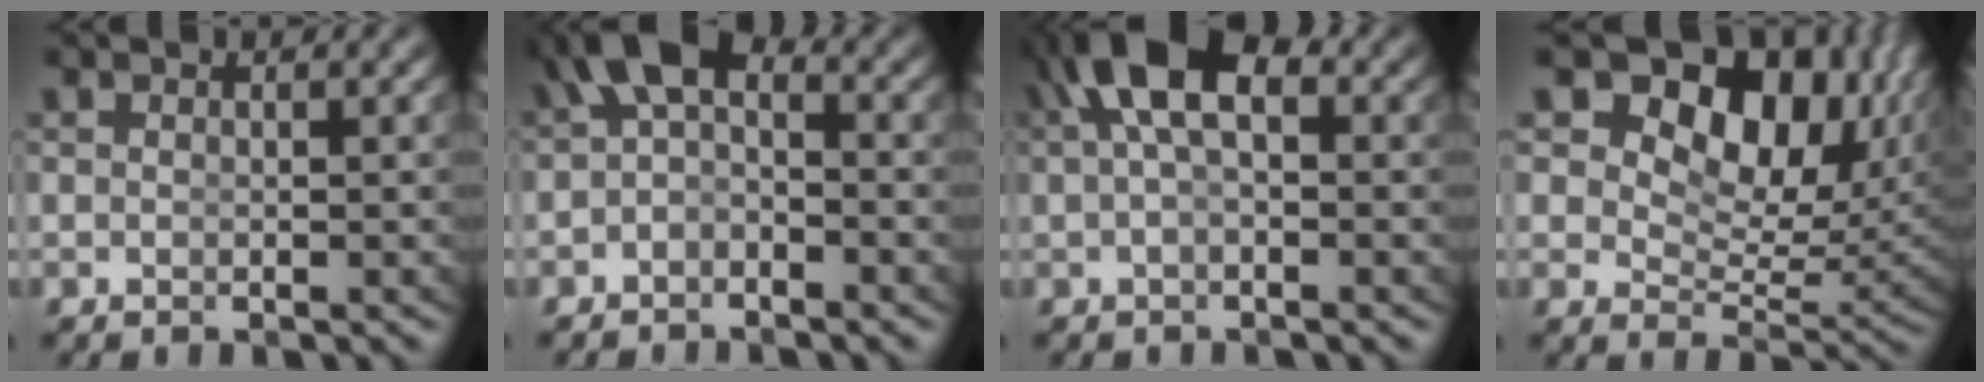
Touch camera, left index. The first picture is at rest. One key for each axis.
{"total": 4.2, "fx": 0.6, "fy": 2.7, "fz": 3.2, "tx": -0.055, "ty": -0.015, "tz": 0.009}
{"total": 6.2, "fx": 1.9, "fy": 3.0, "fz": 5.1, "tx": -0.093, "ty": 0.010, "tz": 0.025}
{"total": 16.6, "fx": 6.0, "fy": 10.7, "fz": 11.1, "tx": -0.180, "ty": 0.019, "tz": 0.077}